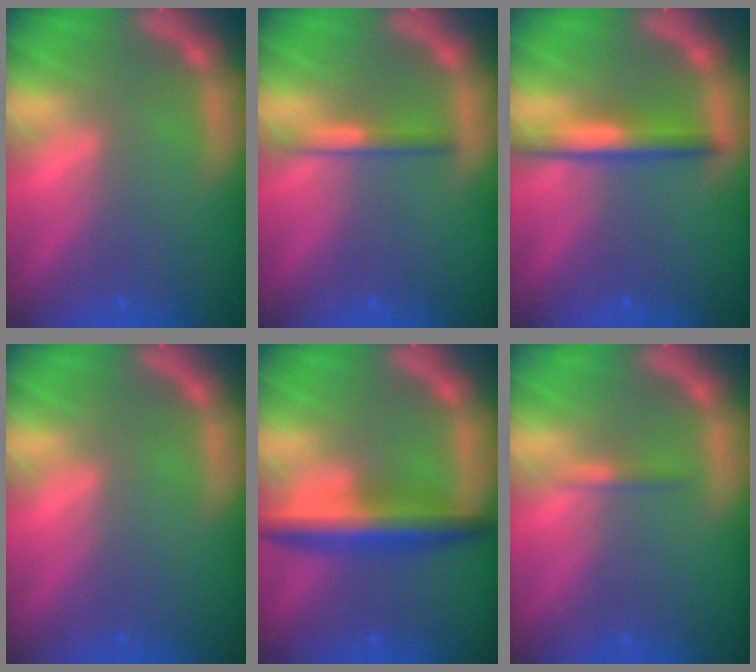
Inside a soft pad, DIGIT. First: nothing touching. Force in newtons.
{"total": 2.0}
{"total": 3.5}
{"total": 0.0}
{"total": 5.5}
{"total": 0.9}